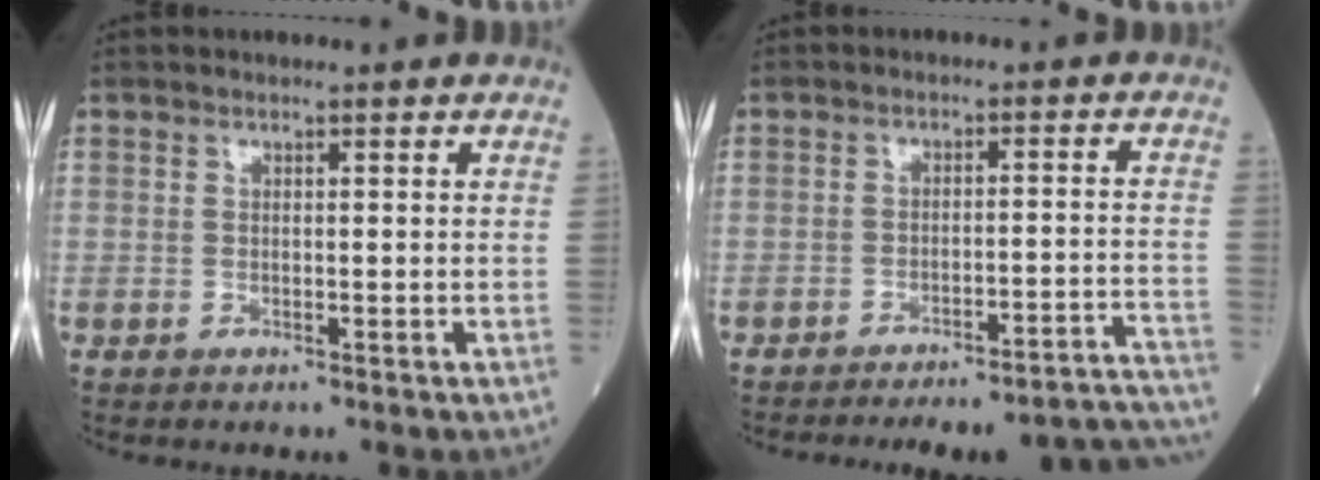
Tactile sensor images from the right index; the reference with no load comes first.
{"total": 19.7, "force": [-19.0, 0.6, 5.3], "torque": [-0.018, 0.005, -0.233]}